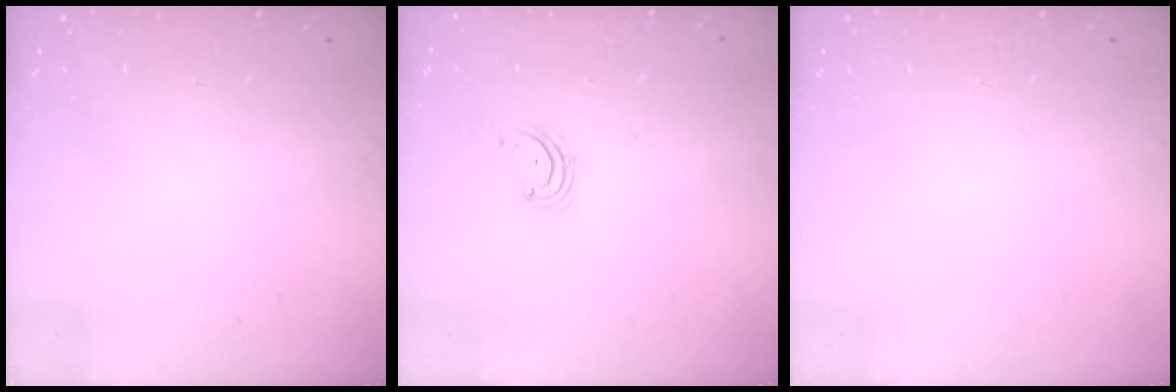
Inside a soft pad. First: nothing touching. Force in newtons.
{"total": 2.1, "press": 2.1, "slide": 0.3}
{"total": 0.0}